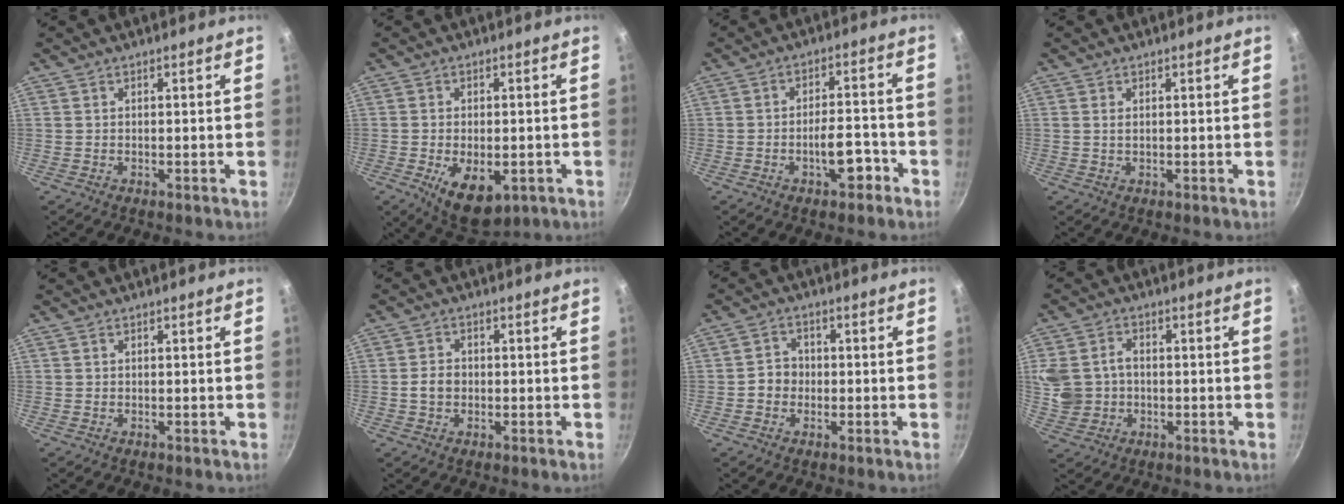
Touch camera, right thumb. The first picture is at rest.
{"total": 9.8, "force": [-3.0, 5.5, 7.6], "torque": [-0.097, -0.002, -0.031]}
{"total": 6.7, "force": [-3.4, 2.8, 5.0], "torque": [-0.056, 0.032, -0.048]}
{"total": 1.0, "force": [0.3, 0.5, 0.9], "torque": [-0.015, 0.000, 0.004]}
{"total": 0.0}
{"total": 3.3, "force": [-0.5, 2.6, 1.9], "torque": [-0.025, 0.011, -0.011]}
{"total": 3.9, "force": [-0.7, 3.5, 1.6], "torque": [-0.001, 0.015, -0.018]}
{"total": 9.7, "force": [0.3, 8.2, 5.2], "torque": [-0.107, 0.014, 0.009]}